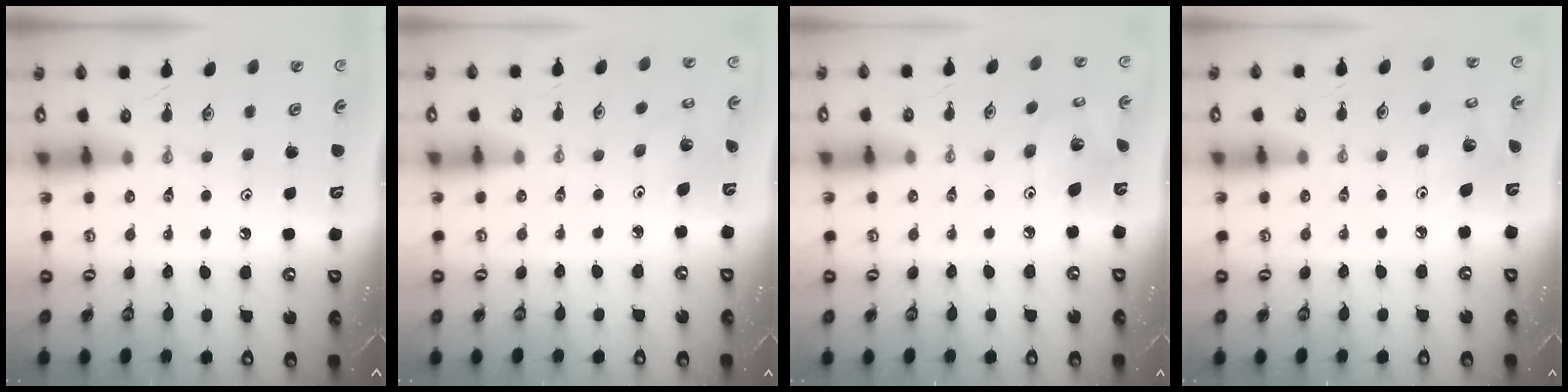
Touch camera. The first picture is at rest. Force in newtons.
{"total": 2.3, "press": 2.3, "slide": 0.2}
{"total": 7.4, "press": 7.4, "slide": 0.2}
{"total": 6.2, "press": 6.2, "slide": 0.3}